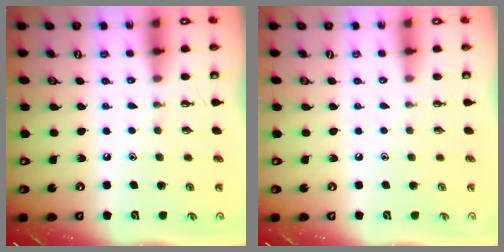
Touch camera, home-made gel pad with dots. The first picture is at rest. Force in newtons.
{"total": 0.0}